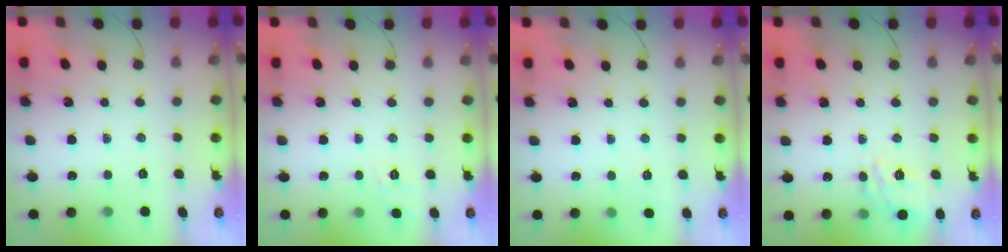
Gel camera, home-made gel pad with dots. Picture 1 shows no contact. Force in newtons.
{"total": 8.6, "press": 8.3, "slide": 2.2}
{"total": 2.7, "press": 2.1, "slide": 1.7}
{"total": 5.6, "press": 5.5, "slide": 0.8}